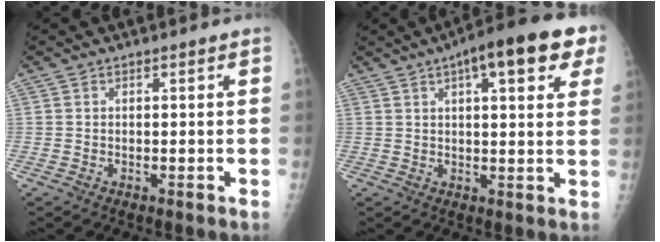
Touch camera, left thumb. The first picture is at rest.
{"total": 15.2, "force": [7.2, 4.6, 12.5], "torque": [-0.149, 0.006, 0.090]}